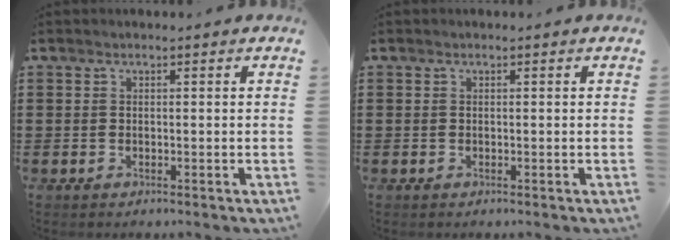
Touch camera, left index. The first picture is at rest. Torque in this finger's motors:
{"motor_torque": [0.00, 0.00, 0.00, 0.01]}